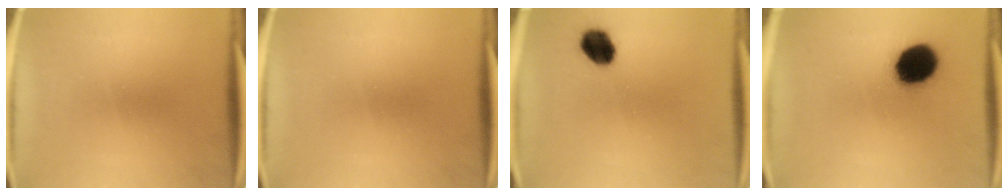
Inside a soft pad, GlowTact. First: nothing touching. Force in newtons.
{"total": 0.0}
{"total": 7.7}
{"total": 14.8}